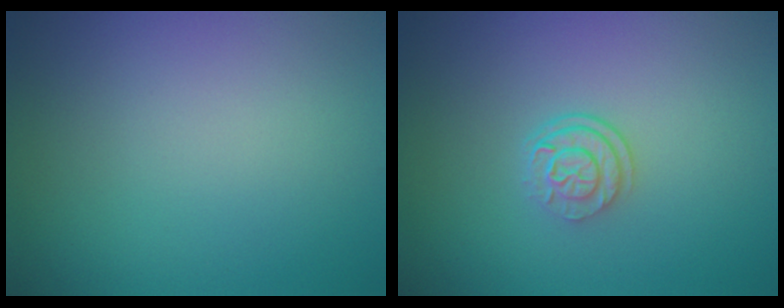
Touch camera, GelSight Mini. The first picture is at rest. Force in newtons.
{"total": 2.4, "press": 1.8, "slide": 1.6}